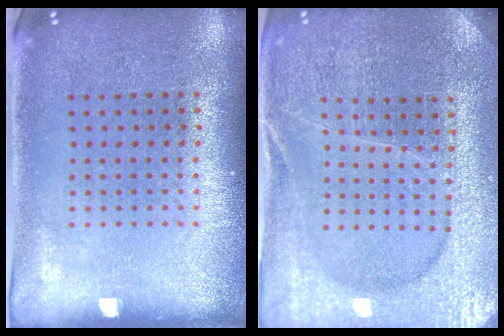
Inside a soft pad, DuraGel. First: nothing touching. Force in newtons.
{"total": 4.1, "press": 3.9, "slide": 1.3}